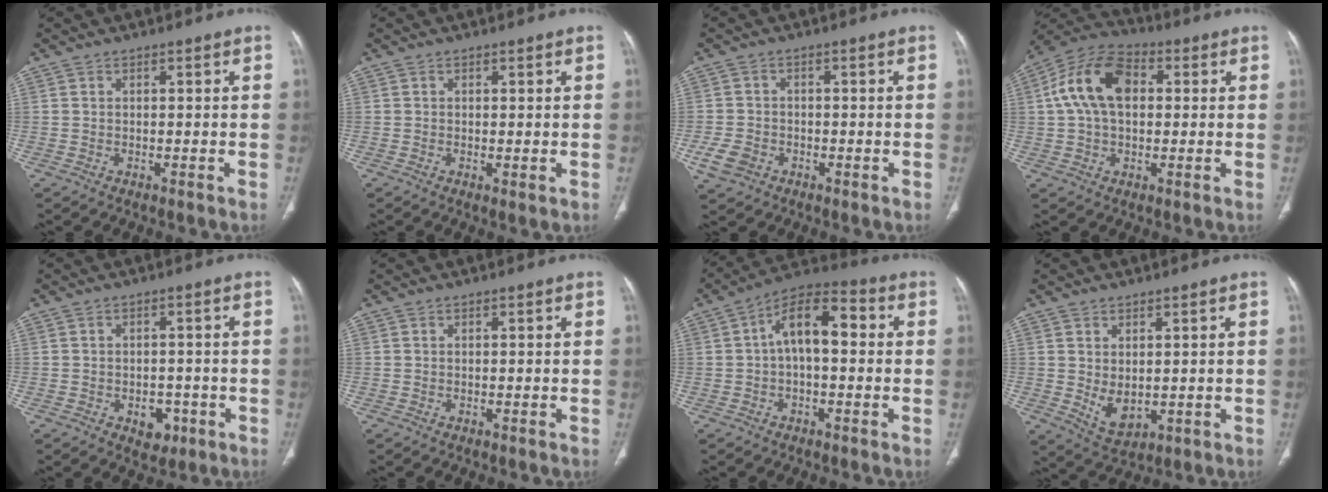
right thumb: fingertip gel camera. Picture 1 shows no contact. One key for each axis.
{"total": 0.9, "fx": 0.0, "fy": 0.4, "fz": 0.8, "tx": -0.018, "ty": -0.006, "tz": 0.000}
{"total": 4.7, "fx": -1.9, "fy": 3.7, "fz": 2.2, "tx": -0.041, "ty": 0.009, "tz": -0.029}
{"total": 13.8, "fx": 2.3, "fy": 8.8, "fz": 10.4, "tx": -0.193, "ty": 0.029, "tz": 0.032}
{"total": 4.4, "fx": -1.8, "fy": 3.1, "fz": 2.4, "tx": -0.013, "ty": 0.008, "tz": -0.016}
{"total": 0.0}
{"total": 11.0, "fx": 0.8, "fy": 5.7, "fz": 9.3, "tx": -0.142, "ty": 0.039, "tz": 0.001}
{"total": 5.4, "fx": 0.2, "fy": 3.3, "fz": 4.3, "tx": -0.067, "ty": -0.012, "tz": 0.023}